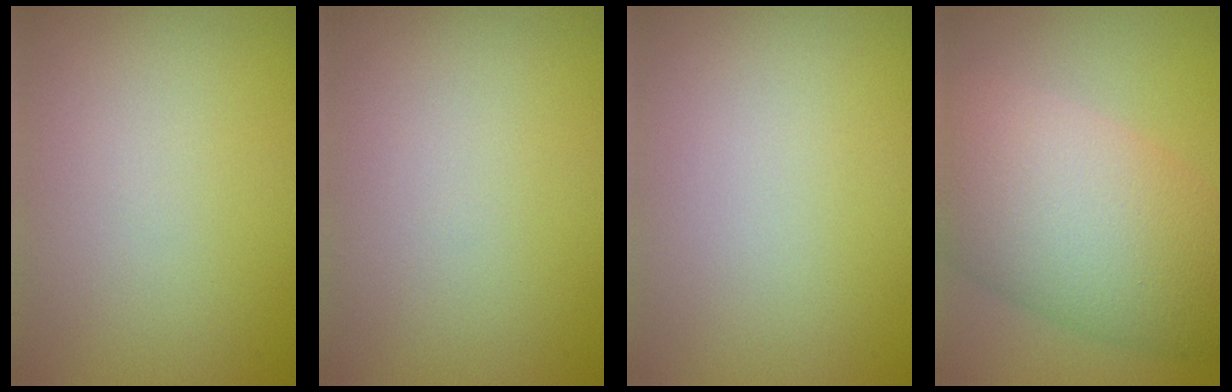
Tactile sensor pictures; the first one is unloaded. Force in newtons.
{"total": 0.0}
{"total": 0.0}
{"total": 11.1, "press": 11.1, "slide": 0.6}